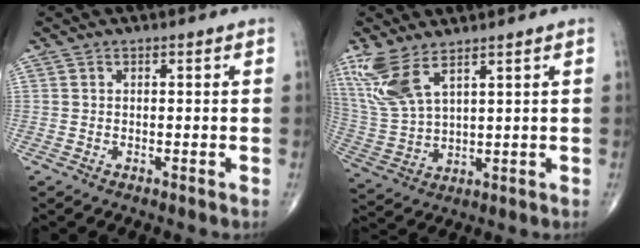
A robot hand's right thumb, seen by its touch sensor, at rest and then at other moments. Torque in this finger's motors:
{"motor_torque": [0.84, 1.96, 1.22, 0.89, 0.10]}